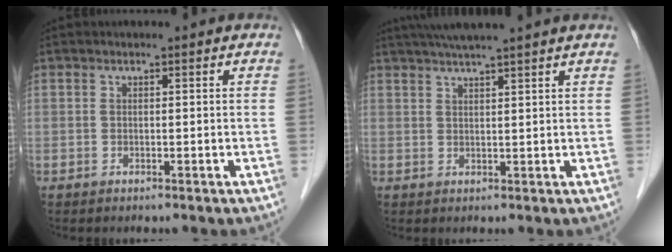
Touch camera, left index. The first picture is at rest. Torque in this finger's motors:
{"motor_torque": [0.49, -0.50, 0.09, 0.11]}